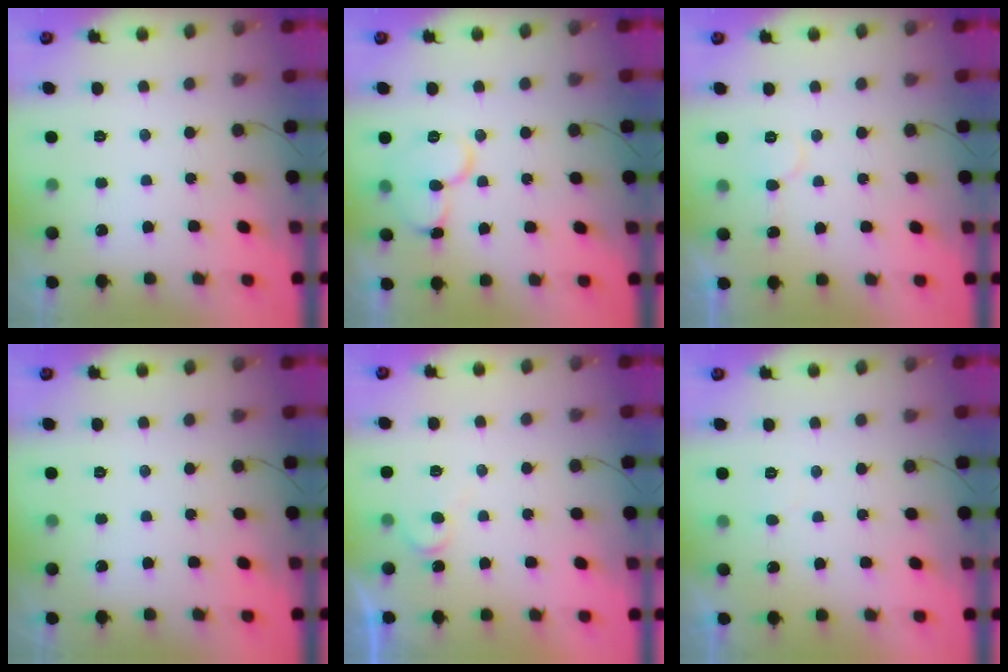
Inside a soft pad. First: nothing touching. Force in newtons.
{"total": 11.4, "press": 11.3, "slide": 1.2}
{"total": 6.6, "press": 6.6, "slide": 0.4}
{"total": 0.0}
{"total": 5.4, "press": 5.4, "slide": 0.5}
{"total": 2.4, "press": 2.4, "slide": 0.2}